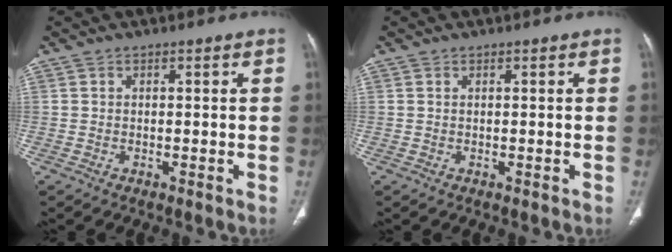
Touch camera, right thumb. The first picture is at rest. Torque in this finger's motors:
{"motor_torque": [0.22, 0.02, -0.08, -0.46, 0.05]}